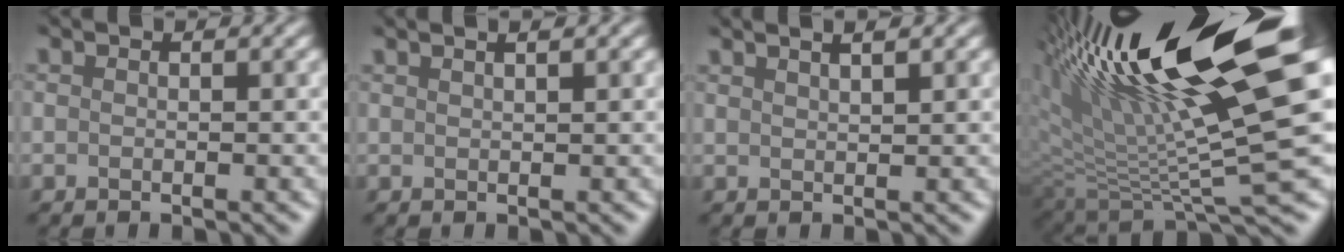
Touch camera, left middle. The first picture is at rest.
{"total": 2.2, "force": [1.6, 0.7, 1.4], "torque": [-0.006, 0.023, 0.006]}
{"total": 3.2, "force": [2.4, 1.0, 1.9], "torque": [-0.012, 0.032, 0.016]}
{"total": 15.3, "force": [6.4, 2.5, 13.7], "torque": [-0.253, 0.008, 0.129]}